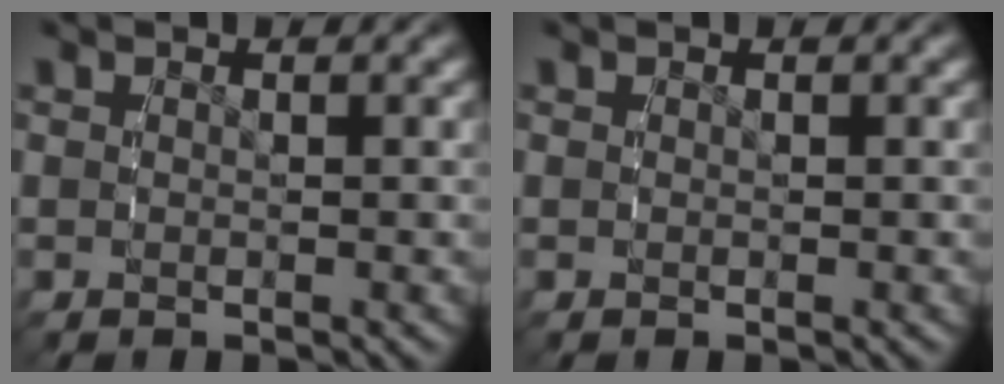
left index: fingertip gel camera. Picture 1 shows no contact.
{"total": 0.0}